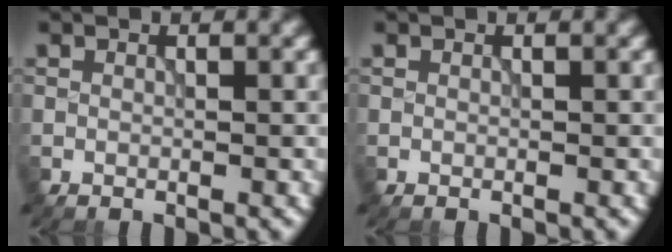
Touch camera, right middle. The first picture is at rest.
{"total": 0.0}